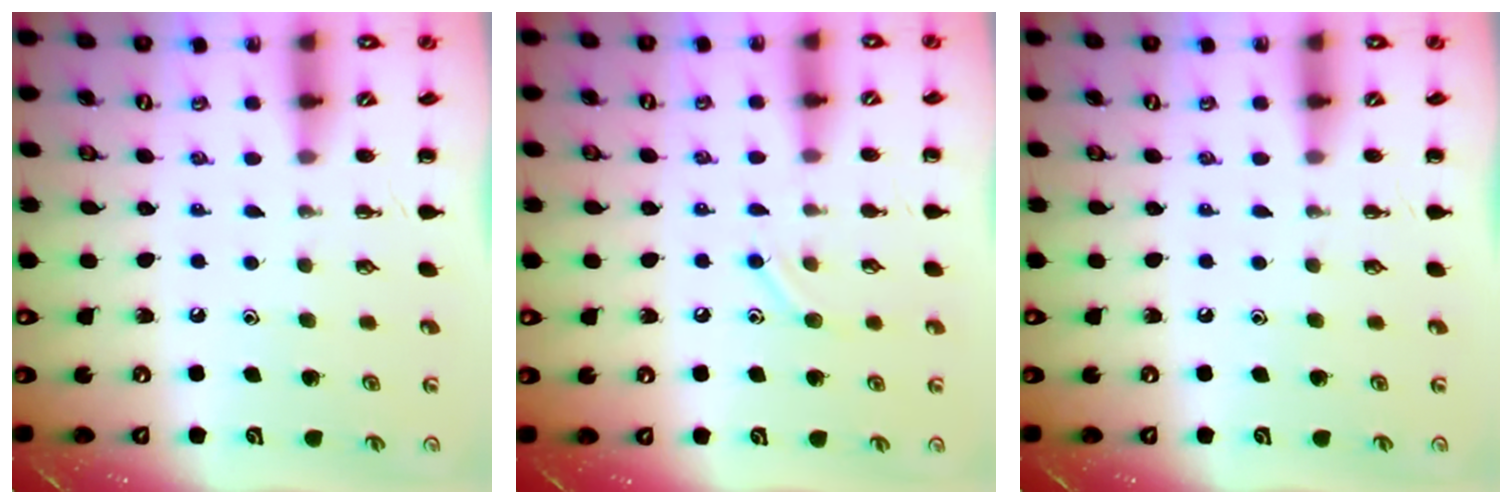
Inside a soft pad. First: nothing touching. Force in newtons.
{"total": 7.2, "press": 7.1, "slide": 1.4}
{"total": 0.0}